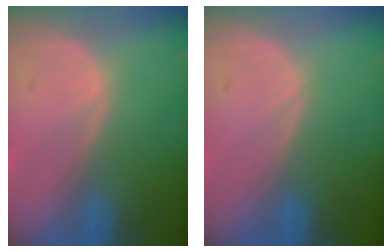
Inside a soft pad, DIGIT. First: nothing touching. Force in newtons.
{"total": 0.0}